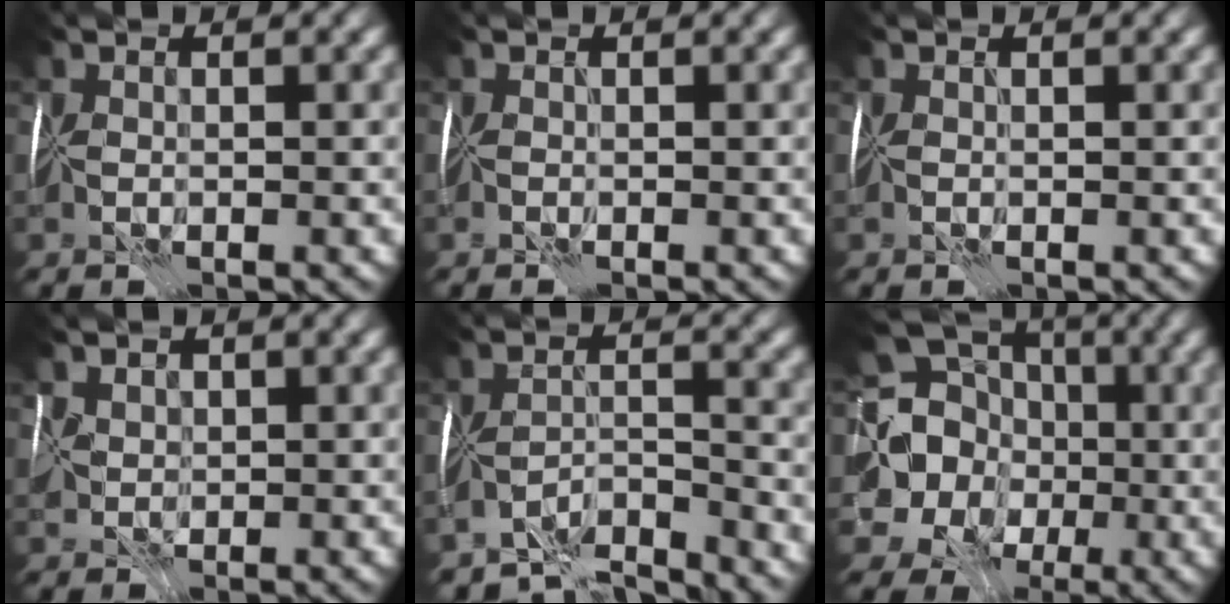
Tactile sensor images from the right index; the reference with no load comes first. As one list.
[{"total": 1.3, "force": [-0.3, -0.9, -0.8], "torque": [0.021, -0.002, -0.008]}, {"total": 0.0}, {"total": 2.2, "force": [0.8, 1.6, 1.2], "torque": [-0.022, 0.013, 0.013]}, {"total": 7.0, "force": [-7.0, -0.3, 0.5], "torque": [0.007, -0.021, -0.114]}, {"total": 12.0, "force": [-0.8, 10.7, 5.3], "torque": [-0.117, 0.007, -0.042]}]